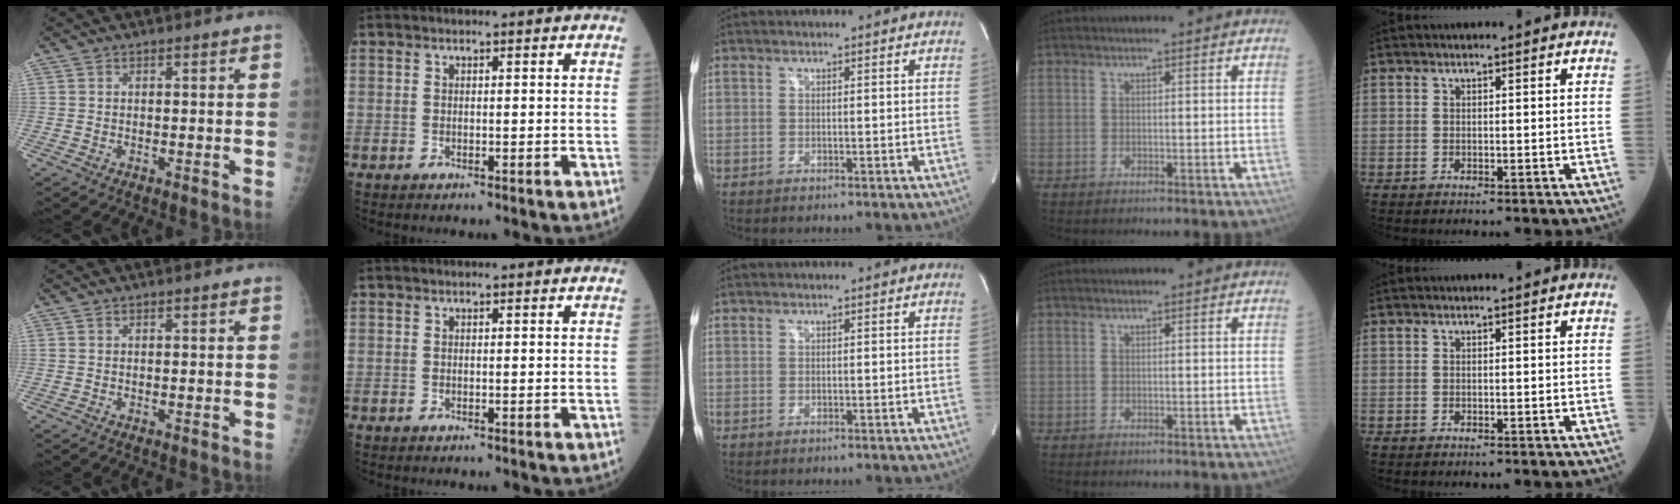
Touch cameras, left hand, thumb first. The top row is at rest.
{}